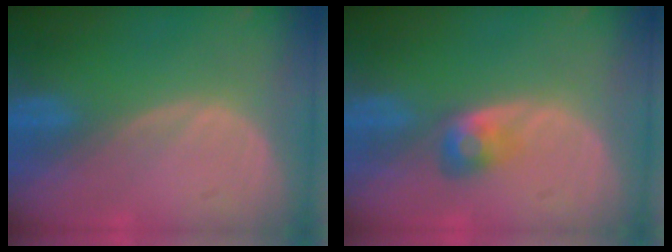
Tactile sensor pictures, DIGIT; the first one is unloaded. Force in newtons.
{"total": 2.7, "press": 2.5, "slide": 1.1}